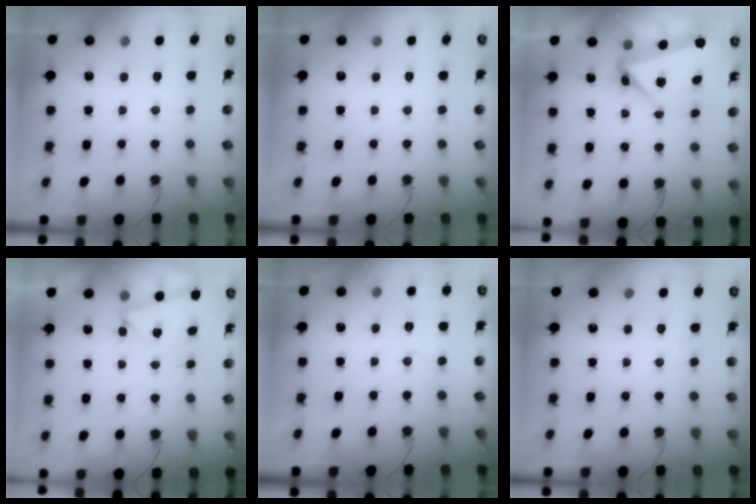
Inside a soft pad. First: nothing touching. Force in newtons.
{"total": 0.0}
{"total": 6.7, "press": 6.6, "slide": 0.9}
{"total": 2.0, "press": 1.9, "slide": 0.7}
{"total": 3.8, "press": 3.4, "slide": 1.8}
{"total": 1.5, "press": 0.8, "slide": 1.3}